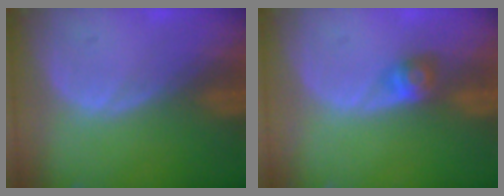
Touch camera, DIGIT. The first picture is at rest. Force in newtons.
{"total": 2.7, "press": 2.5, "slide": 1.1}